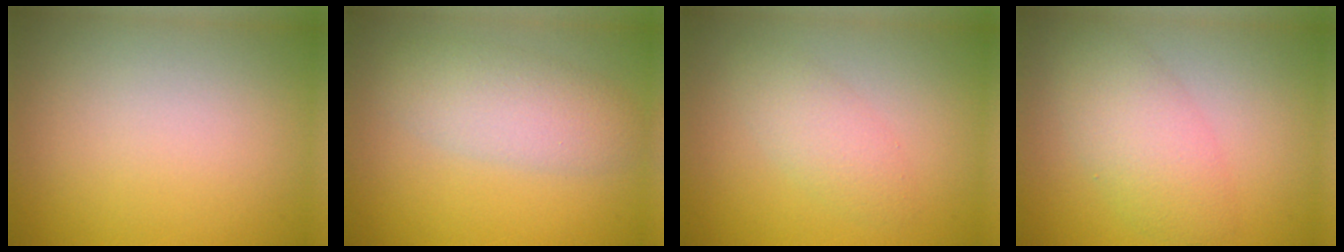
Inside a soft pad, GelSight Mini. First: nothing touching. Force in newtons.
{"total": 4.1, "press": 4.1, "slide": 0.3}
{"total": 2.5, "press": 2.5, "slide": 0.0}
{"total": 4.5, "press": 4.5, "slide": 0.2}